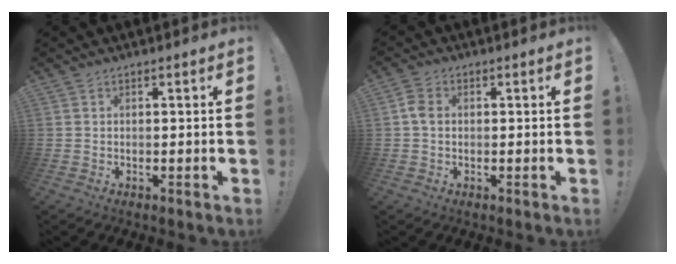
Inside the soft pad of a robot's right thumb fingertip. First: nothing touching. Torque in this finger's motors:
{"motor_torque": [0.06, 0.06, 0.00, -0.02, 0.00]}